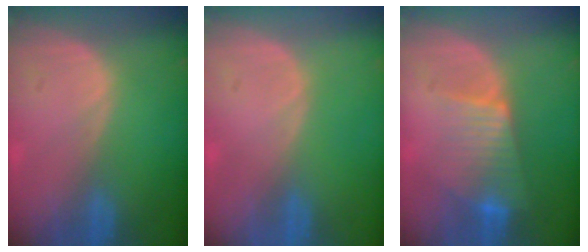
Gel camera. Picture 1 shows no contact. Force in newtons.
{"total": 0.0}
{"total": 7.3, "press": 6.4, "slide": 3.4}